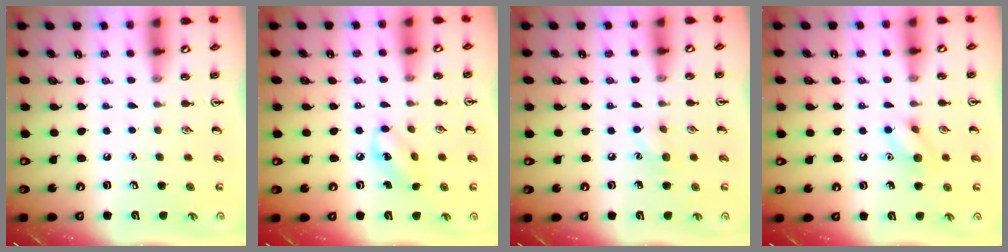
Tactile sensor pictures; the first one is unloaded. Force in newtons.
{"total": 5.2, "press": 5.1, "slide": 0.8}
{"total": 6.0, "press": 5.8, "slide": 1.6}
{"total": 8.3, "press": 8.3, "slide": 0.5}